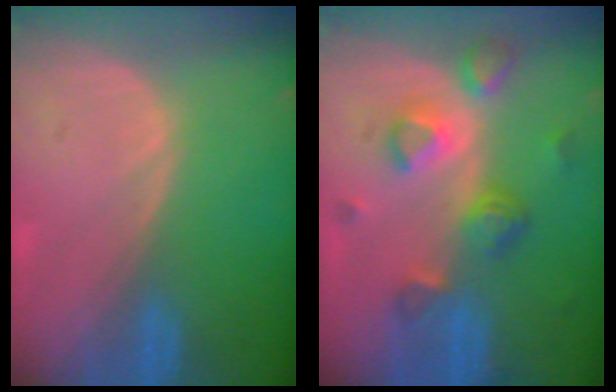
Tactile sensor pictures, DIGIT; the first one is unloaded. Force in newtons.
{"total": 7.9, "press": 7.0, "slide": 3.7}